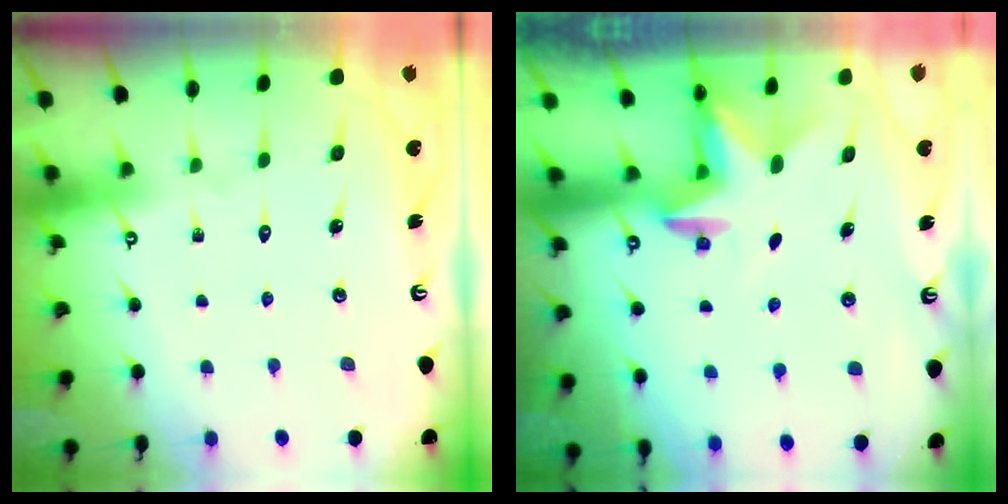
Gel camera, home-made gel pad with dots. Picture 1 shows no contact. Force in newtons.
{"total": 2.5, "press": 2.5, "slide": 0.4}